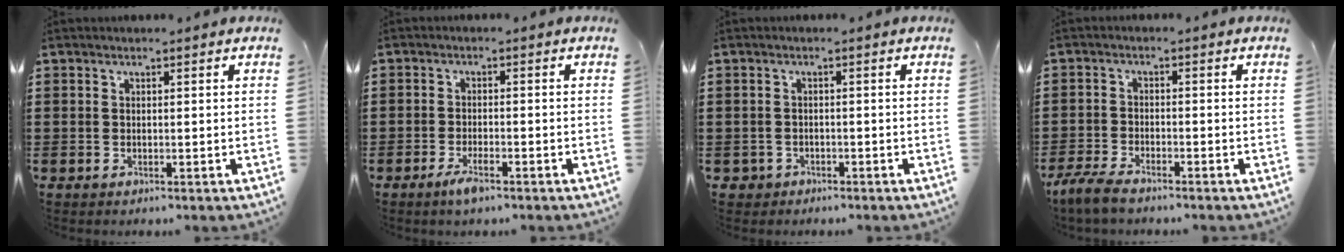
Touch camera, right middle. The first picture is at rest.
{"total": 3.1, "force": [-2.0, 0.8, 2.2], "torque": [-0.049, -0.001, -0.041]}
{"total": 1.3, "force": [-1.0, 0.8, 0.0], "torque": [-0.005, 0.000, -0.023]}
{"total": 3.7, "force": [-3.2, 0.7, 1.8], "torque": [-0.053, -0.006, -0.068]}